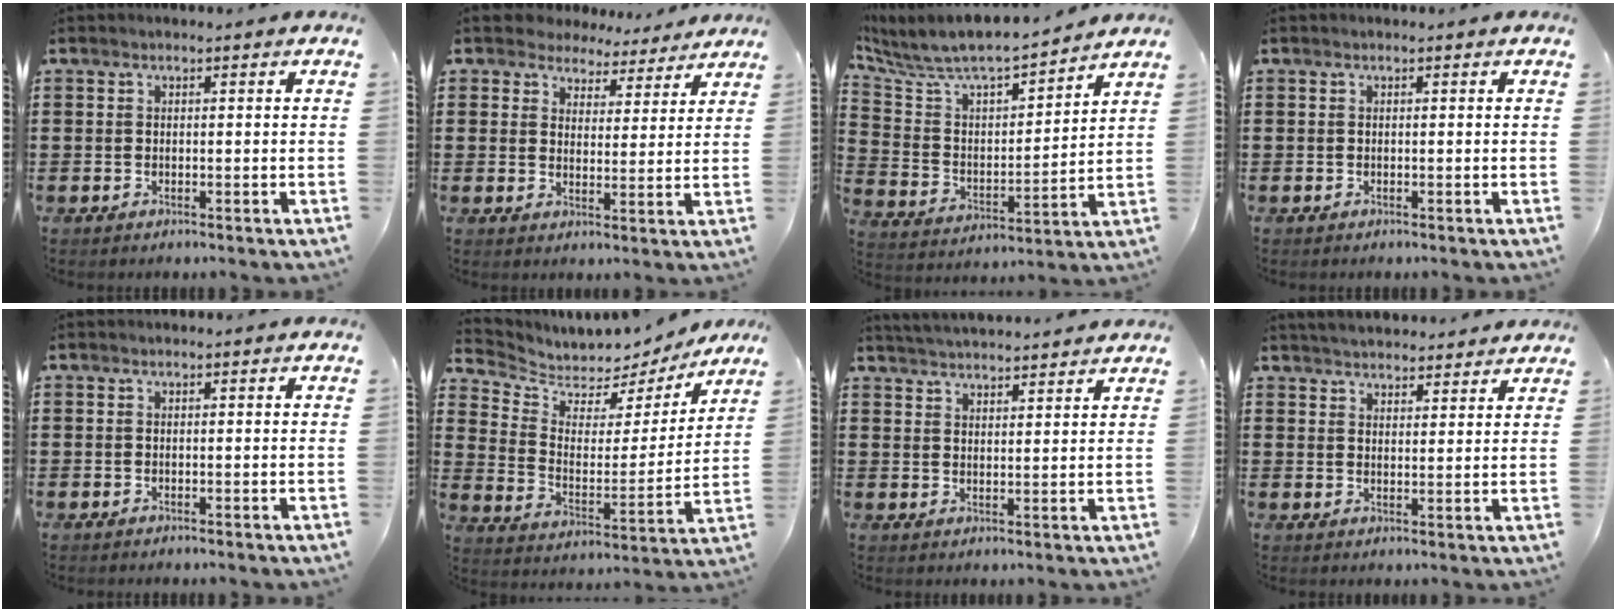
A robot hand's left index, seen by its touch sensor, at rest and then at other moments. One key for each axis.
{"total": 5.0, "fx": 4.6, "fy": 1.8, "fz": -0.2, "tx": -0.016, "ty": -0.024, "tz": 0.083}
{"total": 7.2, "fx": 6.5, "fy": 1.6, "fz": 2.8, "tx": -0.087, "ty": -0.050, "tz": 0.106}
{"total": 0.0}
{"total": 0.0}
{"total": 5.5, "fx": 5.1, "fy": 2.1, "fz": 0.2, "tx": -0.043, "ty": -0.044, "tz": 0.084}
{"total": 3.3, "fx": 3.3, "fy": -0.5, "fz": -0.1, "tx": -0.010, "ty": -0.014, "tz": 0.059}
{"total": 3.5, "fx": 3.5, "fy": 0.1, "fz": 0.2, "tx": -0.013, "ty": -0.010, "tz": 0.064}